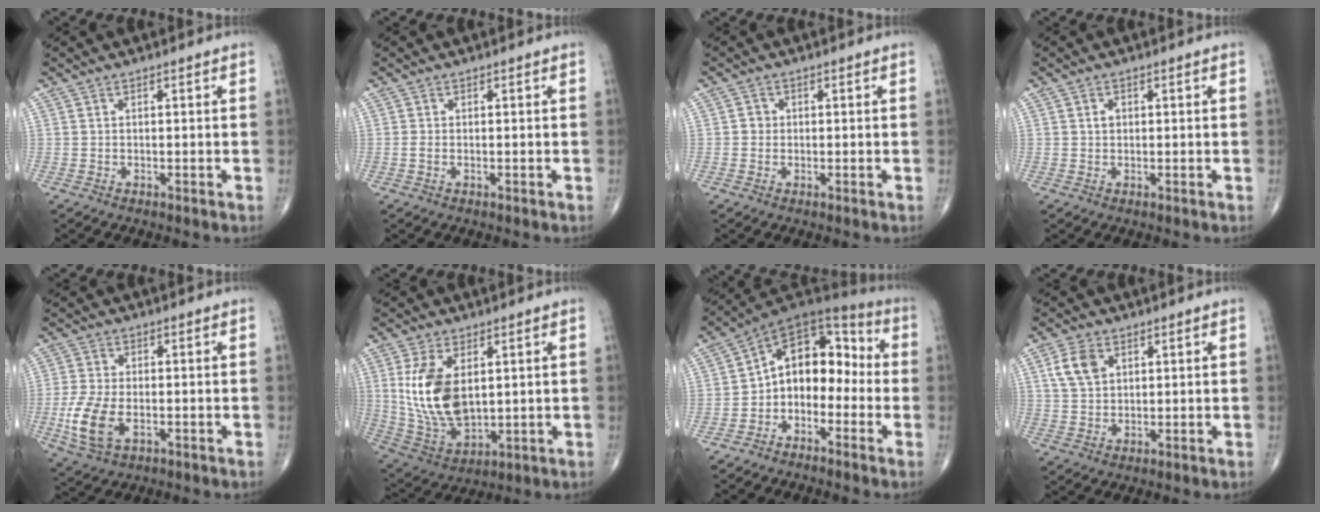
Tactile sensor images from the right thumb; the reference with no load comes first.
{"total": 0.8, "force": [-0.2, 0.4, 0.6], "torque": [-0.015, -0.001, -0.005]}
{"total": 1.4, "force": [-0.1, 1.4, 0.4], "torque": [0.001, 0.004, -0.004]}
{"total": 1.2, "force": [0.3, 1.0, 0.7], "torque": [-0.008, 0.002, 0.004]}
{"total": 8.9, "force": [-2.4, 4.9, 7.1], "torque": [-0.160, -0.003, -0.041]}
{"total": 14.6, "force": [2.6, 8.3, 11.7], "torque": [-0.224, -0.017, 0.066]}
{"total": 12.7, "force": [-2.5, 8.9, 8.7], "torque": [-0.091, 0.068, -0.059]}
{"total": 6.0, "force": [2.3, 4.1, 3.8], "torque": [-0.064, -0.003, 0.046]}